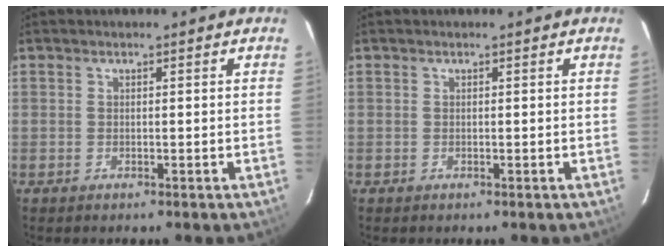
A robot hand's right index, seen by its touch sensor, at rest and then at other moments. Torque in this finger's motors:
{"motor_torque": [0.00, 0.00, 0.00, 0.00]}